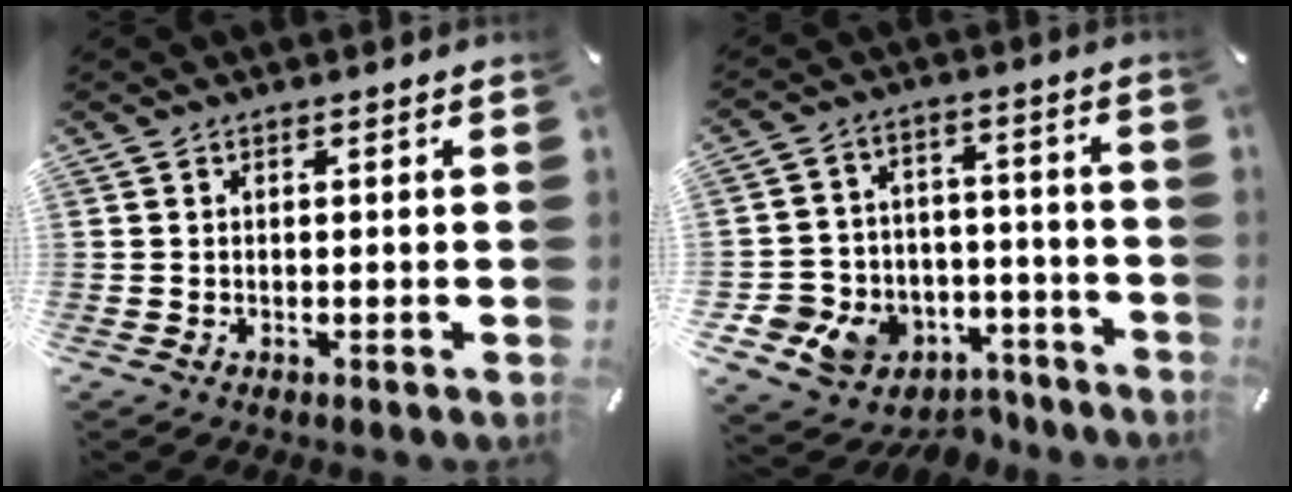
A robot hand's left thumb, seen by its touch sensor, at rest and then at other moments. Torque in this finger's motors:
{"motor_torque": [0.54, 1.68, 0.15, 0.16, 0.12]}